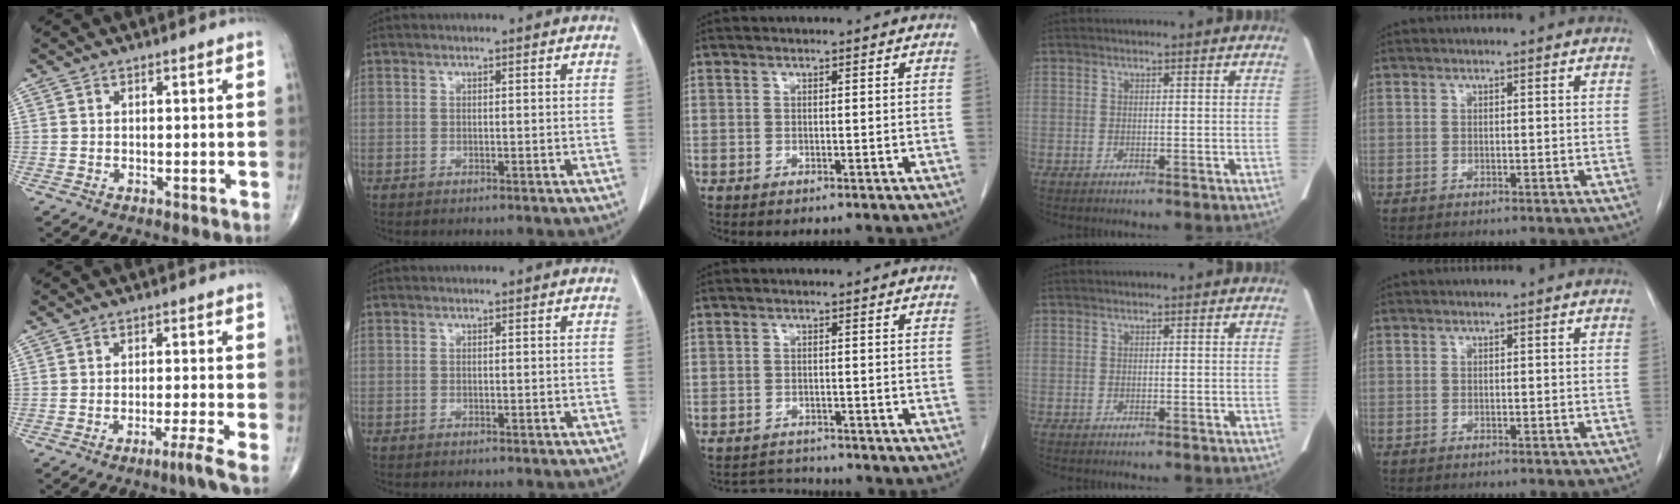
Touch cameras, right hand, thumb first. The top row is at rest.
{"thumb": {"total": 3.2, "force": [-2.1, -1.1, 2.1], "torque": [-0.047, 0.003, -0.043]}, "middle": {"total": 2.6, "force": [-2.5, 0.0, -0.7], "torque": [0.011, -0.012, -0.038]}}